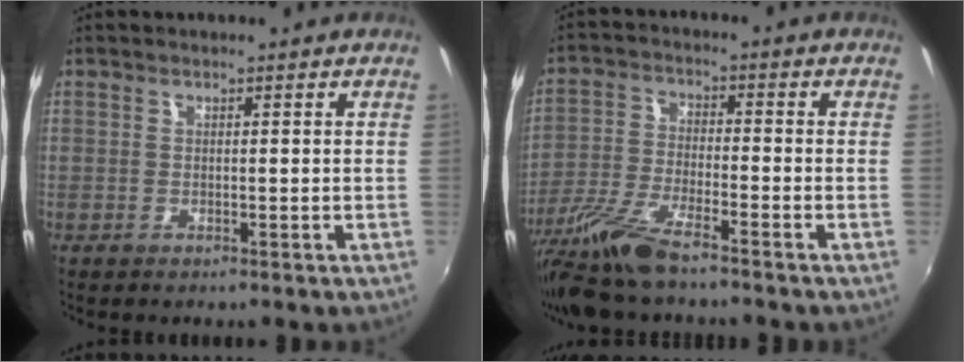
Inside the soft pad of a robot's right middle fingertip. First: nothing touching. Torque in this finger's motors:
{"motor_torque": [1.13, -1.01, 0.59, 0.17]}